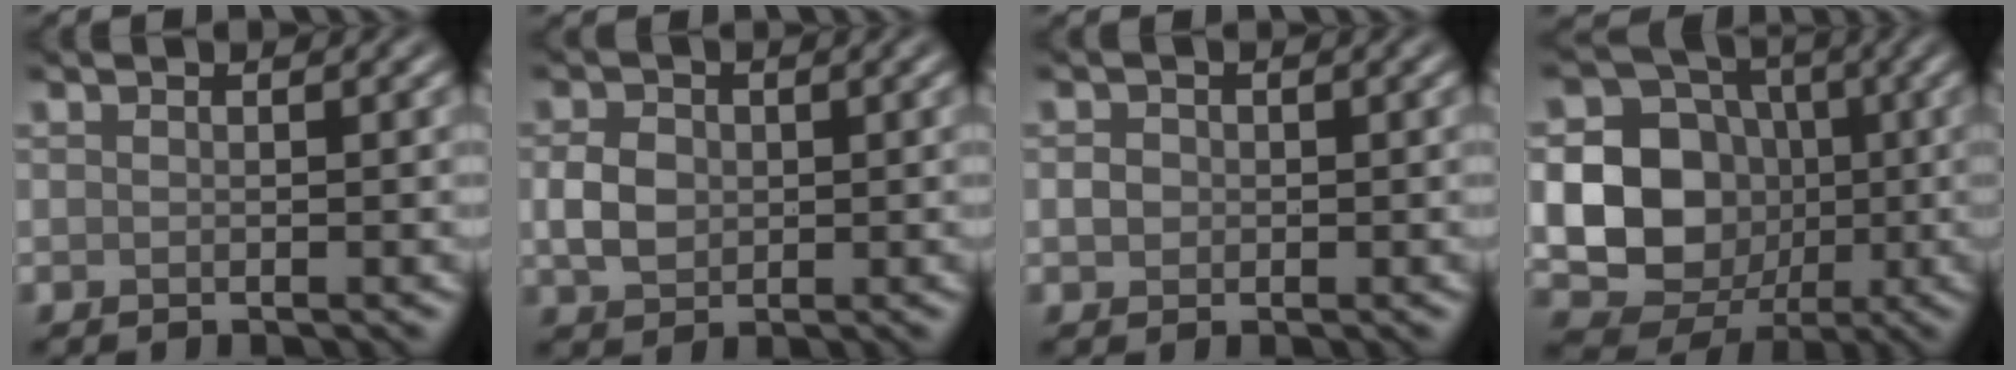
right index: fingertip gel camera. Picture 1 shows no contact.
{"total": 2.9, "force": [0.1, 2.3, 1.8], "torque": [-0.041, 0.001, -0.003]}
{"total": 1.2, "force": [-0.1, 1.1, 0.5], "torque": [-0.007, 0.001, -0.006]}
{"total": 9.2, "force": [-1.0, 7.9, 4.7], "torque": [-0.072, -0.007, -0.035]}